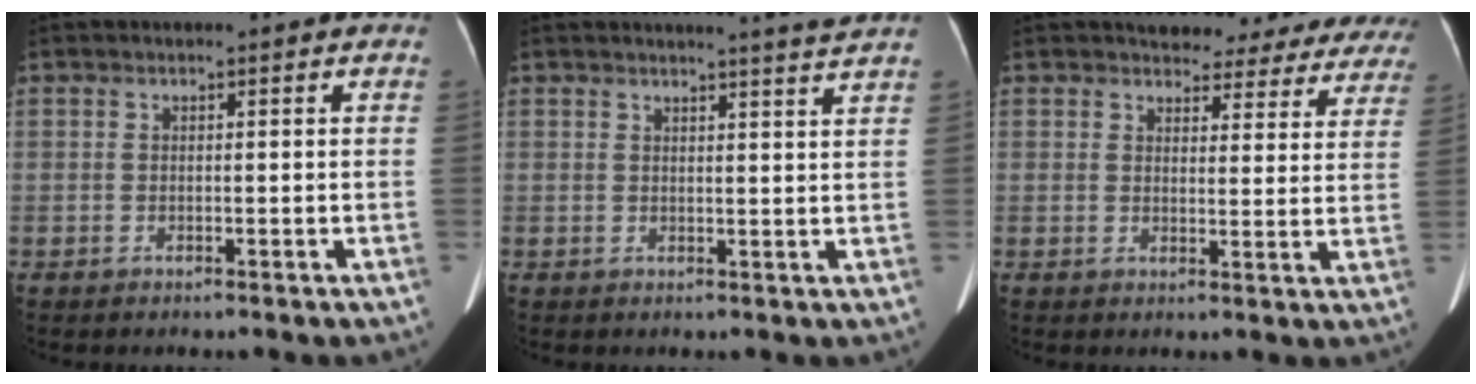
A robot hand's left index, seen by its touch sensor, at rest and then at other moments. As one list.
[{"total": 4.6, "force": [4.2, -1.4, 1.4], "torque": [-0.022, -0.012, 0.040]}, {"total": 16.6, "force": [15.2, 5.3, 3.9], "torque": [-0.019, -0.026, 0.152]}]